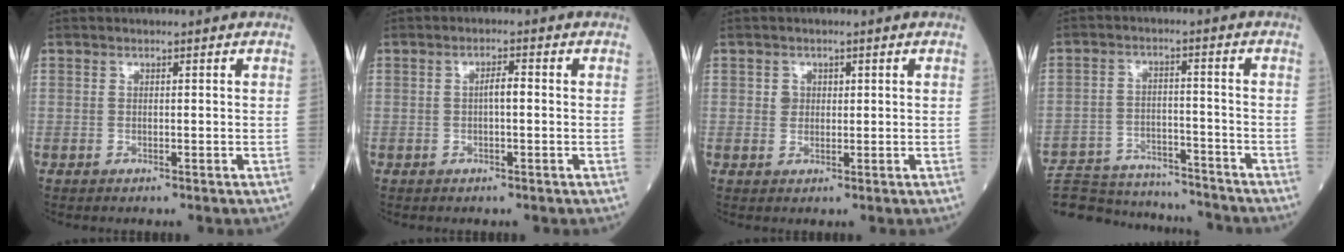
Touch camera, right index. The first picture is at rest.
{"total": 2.0, "force": [-0.1, 0.4, 1.9], "torque": [-0.033, 0.005, -0.003]}
{"total": 1.6, "force": [0.5, 1.4, 0.4], "torque": [-0.004, 0.004, 0.010]}
{"total": 19.1, "force": [-18.0, 3.9, 5.1], "torque": [-0.119, -0.001, -0.265]}